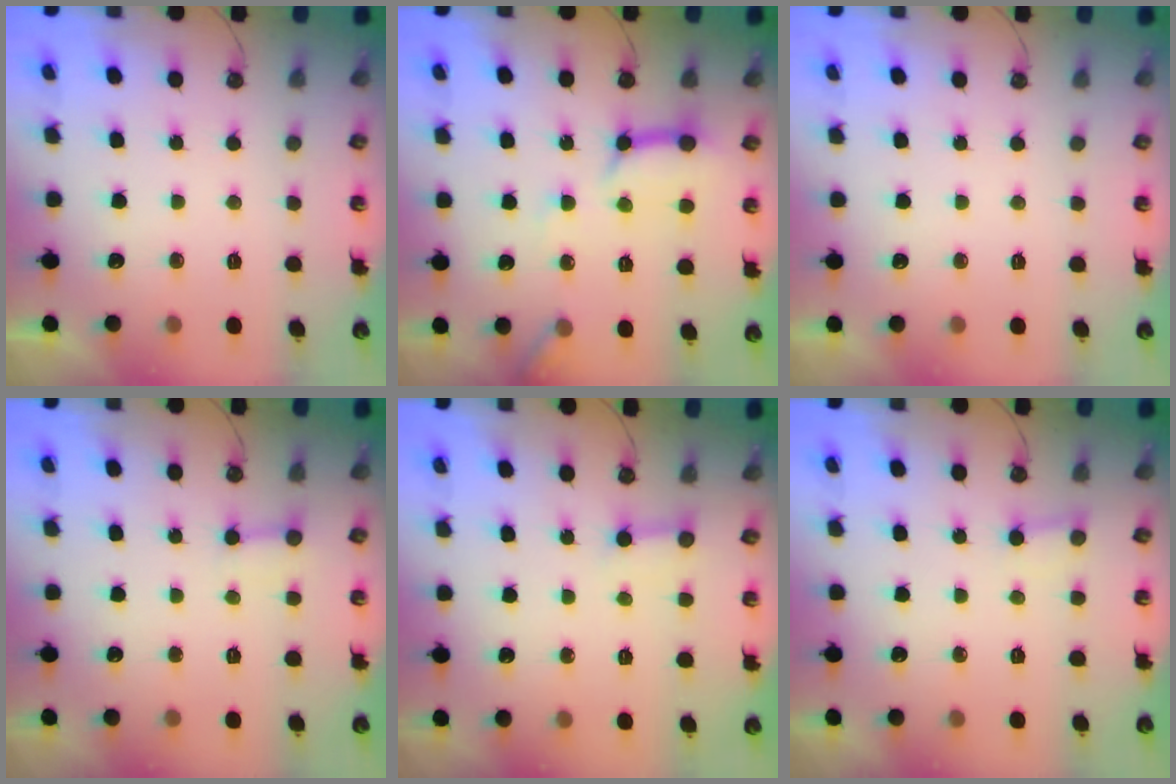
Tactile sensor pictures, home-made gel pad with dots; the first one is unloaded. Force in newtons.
{"total": 13.8, "press": 13.7, "slide": 1.5}
{"total": 0.0}
{"total": 2.8, "press": 2.8, "slide": 0.5}
{"total": 3.0, "press": 3.0, "slide": 0.3}
{"total": 2.7, "press": 2.7, "slide": 0.2}